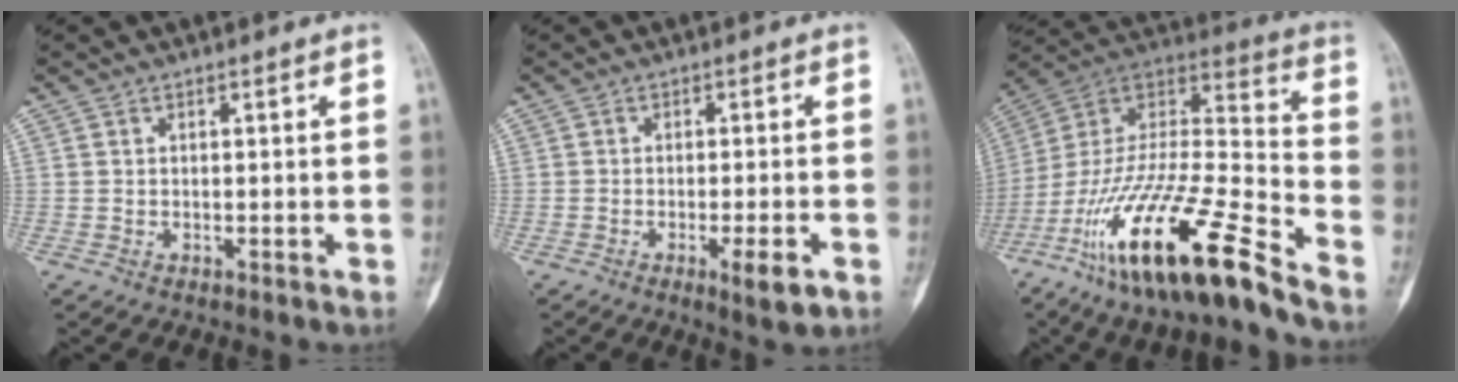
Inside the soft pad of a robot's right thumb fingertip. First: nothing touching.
{"total": 4.7, "force": [-2.0, 0.8, 4.2], "torque": [-0.066, -0.004, -0.029]}
{"total": 26.3, "force": [-16.8, 5.0, 19.6], "torque": [-0.393, 0.047, -0.303]}